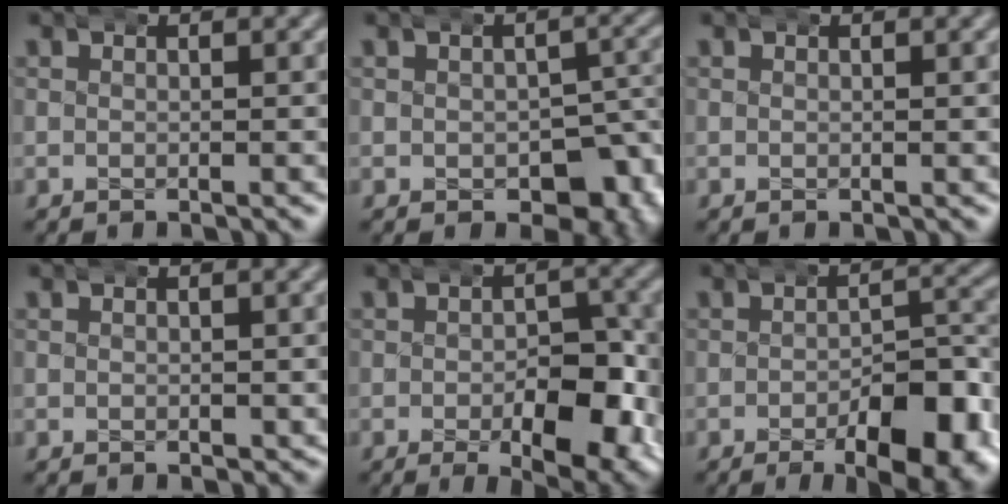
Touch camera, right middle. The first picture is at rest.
{"total": 5.8, "force": [-2.1, 3.8, 3.8], "torque": [-0.036, -0.011, -0.022]}
{"total": 0.0}
{"total": 0.9, "force": [-0.2, 0.6, 0.6], "torque": [-0.004, -0.007, 0.001]}
{"total": 9.4, "force": [-2.6, 4.8, 7.7], "torque": [-0.100, -0.024, -0.026]}
{"total": 8.8, "force": [-3.7, 3.4, 7.2], "torque": [-0.085, -0.010, -0.052]}